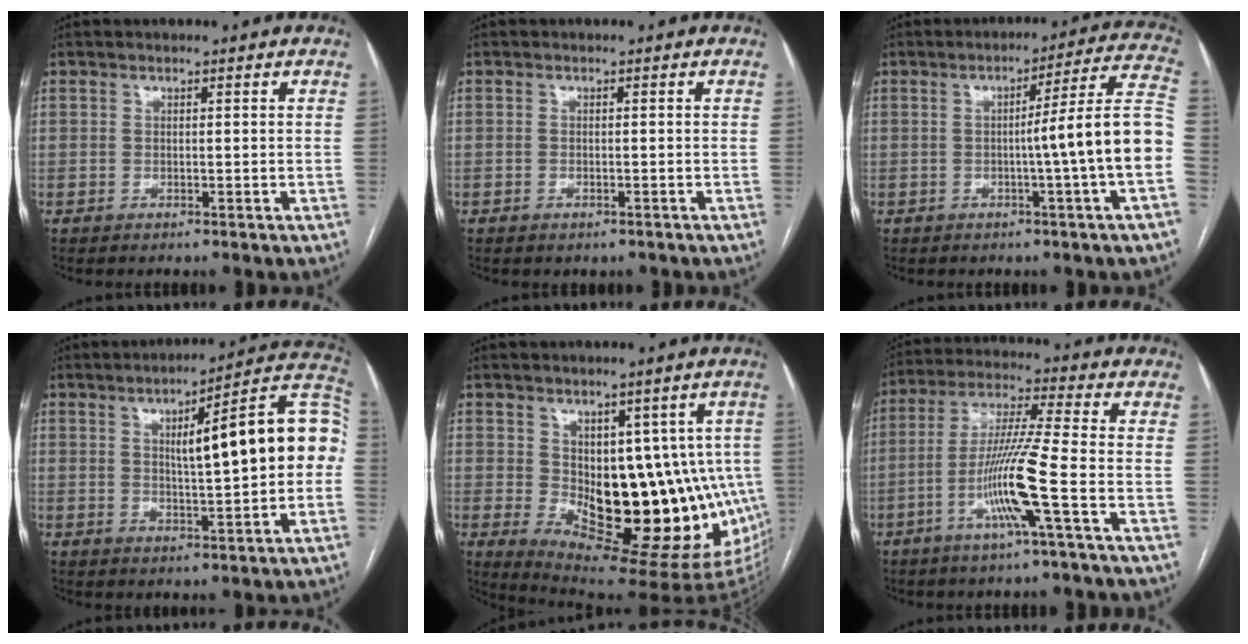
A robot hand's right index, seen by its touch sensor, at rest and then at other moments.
{"total": 1.0, "force": [-0.6, 0.5, 0.5], "torque": [-0.014, -0.001, -0.003]}
{"total": 12.2, "force": [-2.2, -2.1, 11.9], "torque": [-0.152, 0.018, -0.035]}
{"total": 16.5, "force": [1.9, 2.5, 16.2], "torque": [-0.216, 0.043, 0.025]}
{"total": 20.1, "force": [-2.3, 9.0, 17.8], "torque": [-0.180, 0.010, 0.000]}
{"total": 11.3, "force": [-4.2, -1.4, 10.4], "torque": [-0.206, -0.005, -0.085]}